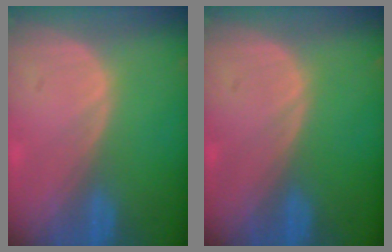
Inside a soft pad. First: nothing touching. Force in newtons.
{"total": 0.0}